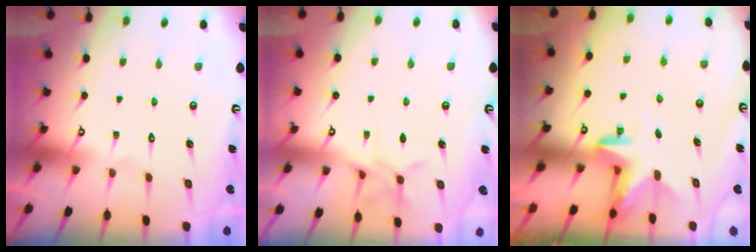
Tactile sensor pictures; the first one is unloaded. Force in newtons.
{"total": 8.3, "press": 8.3, "slide": 0.6}
{"total": 3.6, "press": 3.6, "slide": 0.2}